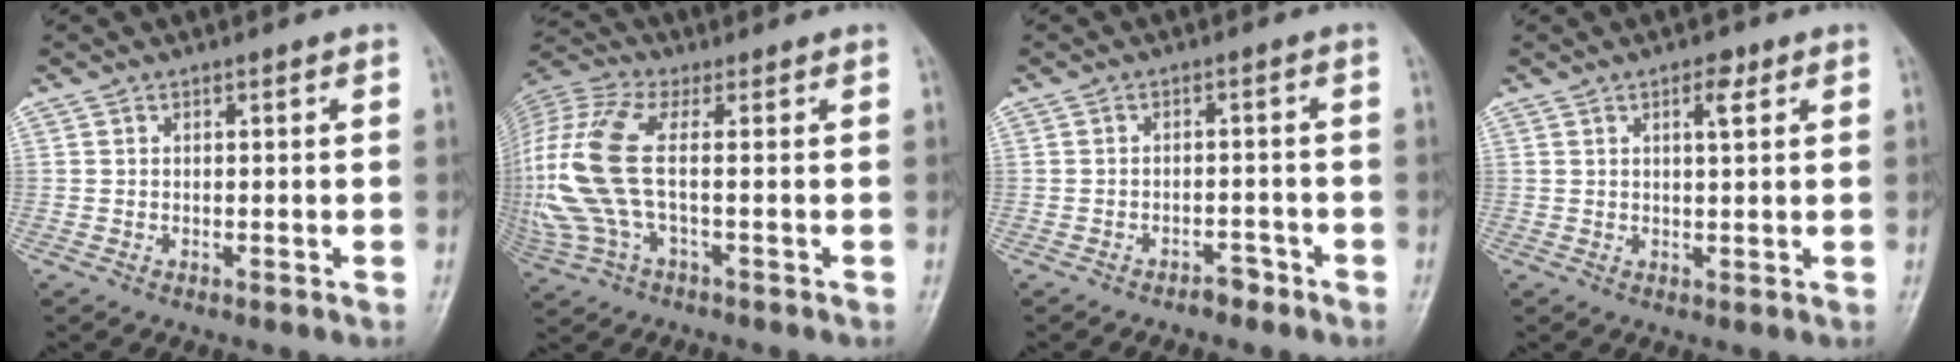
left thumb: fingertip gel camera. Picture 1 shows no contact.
{"total": 15.6, "force": [-0.1, 5.6, 14.6], "torque": [-0.374, 0.017, -0.002]}
{"total": 2.3, "force": [-1.9, 1.0, 0.7], "torque": [-0.009, 0.014, -0.028]}
{"total": 2.9, "force": [1.5, 1.0, 2.3], "torque": [-0.034, -0.006, 0.023]}